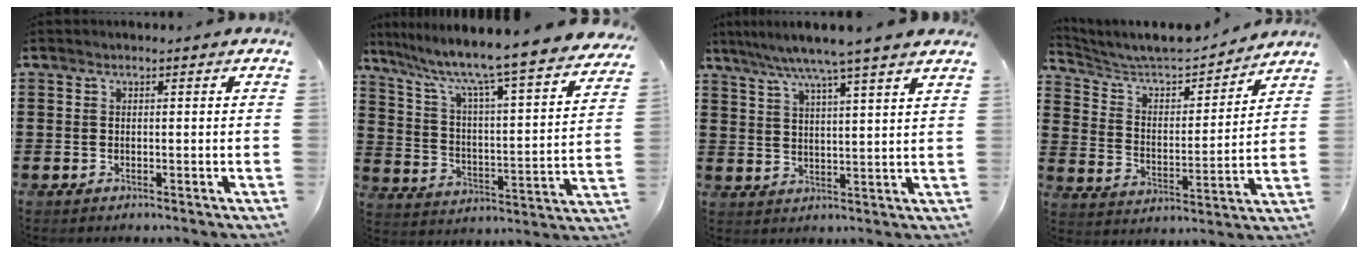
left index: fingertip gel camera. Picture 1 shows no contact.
{"total": 7.8, "force": [6.6, -0.6, 4.1], "torque": [-0.109, -0.066, 0.098]}
{"total": 6.7, "force": [5.4, -0.9, 3.8], "torque": [-0.090, -0.021, 0.091]}
{"total": 6.5, "force": [5.9, 1.5, 2.2], "torque": [-0.073, -0.044, 0.097]}